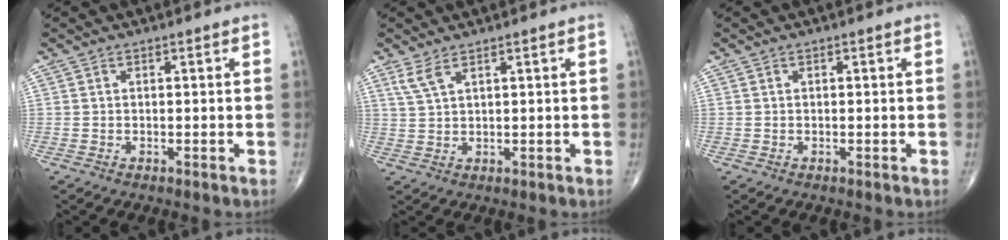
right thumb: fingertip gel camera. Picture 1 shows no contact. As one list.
[{"total": 3.0, "force": [2.0, 0.6, 2.1], "torque": [-0.053, -0.002, 0.051]}, {"total": 0.0}]